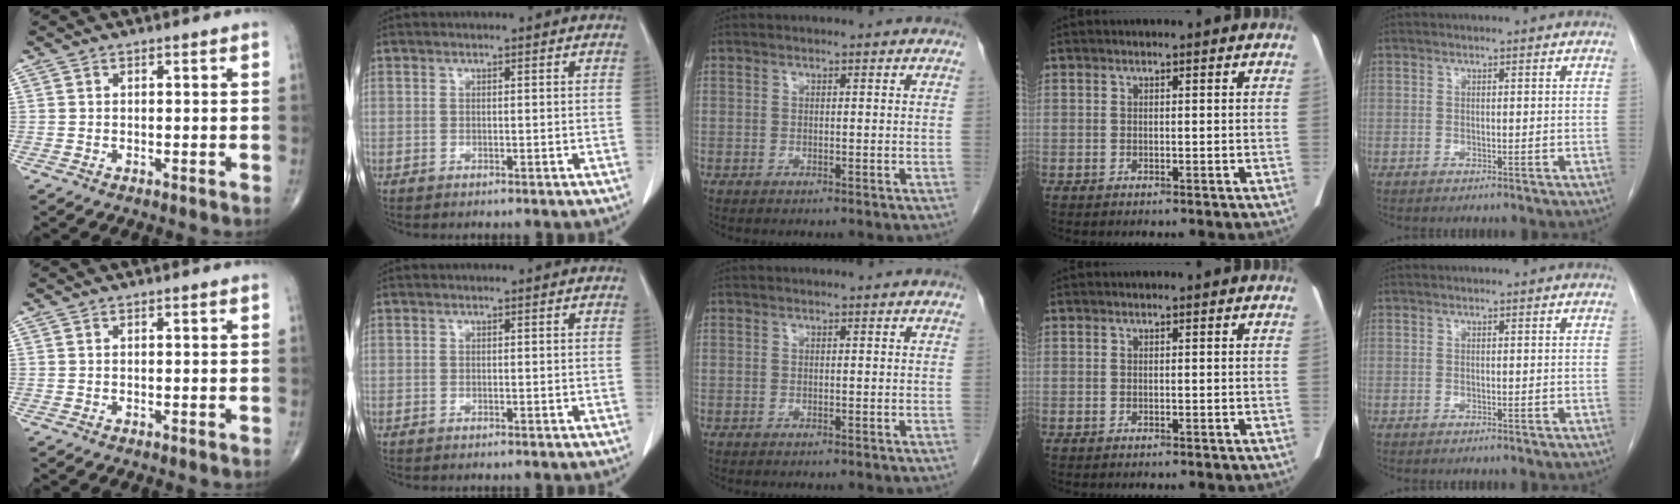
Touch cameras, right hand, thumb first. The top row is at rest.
{}